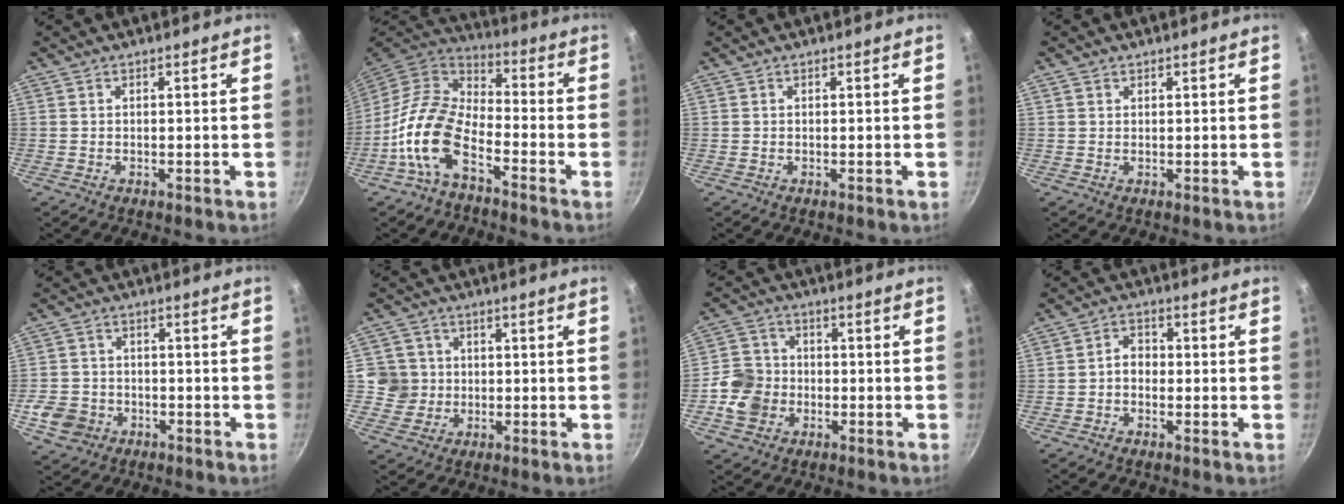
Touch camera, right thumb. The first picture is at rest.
{"total": 13.1, "force": [-6.3, 6.9, 9.3], "torque": [-0.164, 0.054, -0.139]}
{"total": 0.0}
{"total": 0.9, "force": [0.6, 0.6, 0.3], "torque": [-0.003, -0.002, 0.010]}
{"total": 7.1, "force": [-3.0, 5.8, 2.7], "torque": [-0.042, 0.023, -0.052]}
{"total": 5.9, "force": [0.1, 5.8, 0.6], "torque": [0.032, 0.008, -0.001]}
{"total": 8.8, "force": [-2.3, 7.7, 3.6], "torque": [-0.041, 0.022, -0.054]}
{"total": 3.4, "force": [-0.7, 2.7, 2.0], "torque": [-0.013, 0.014, -0.017]}